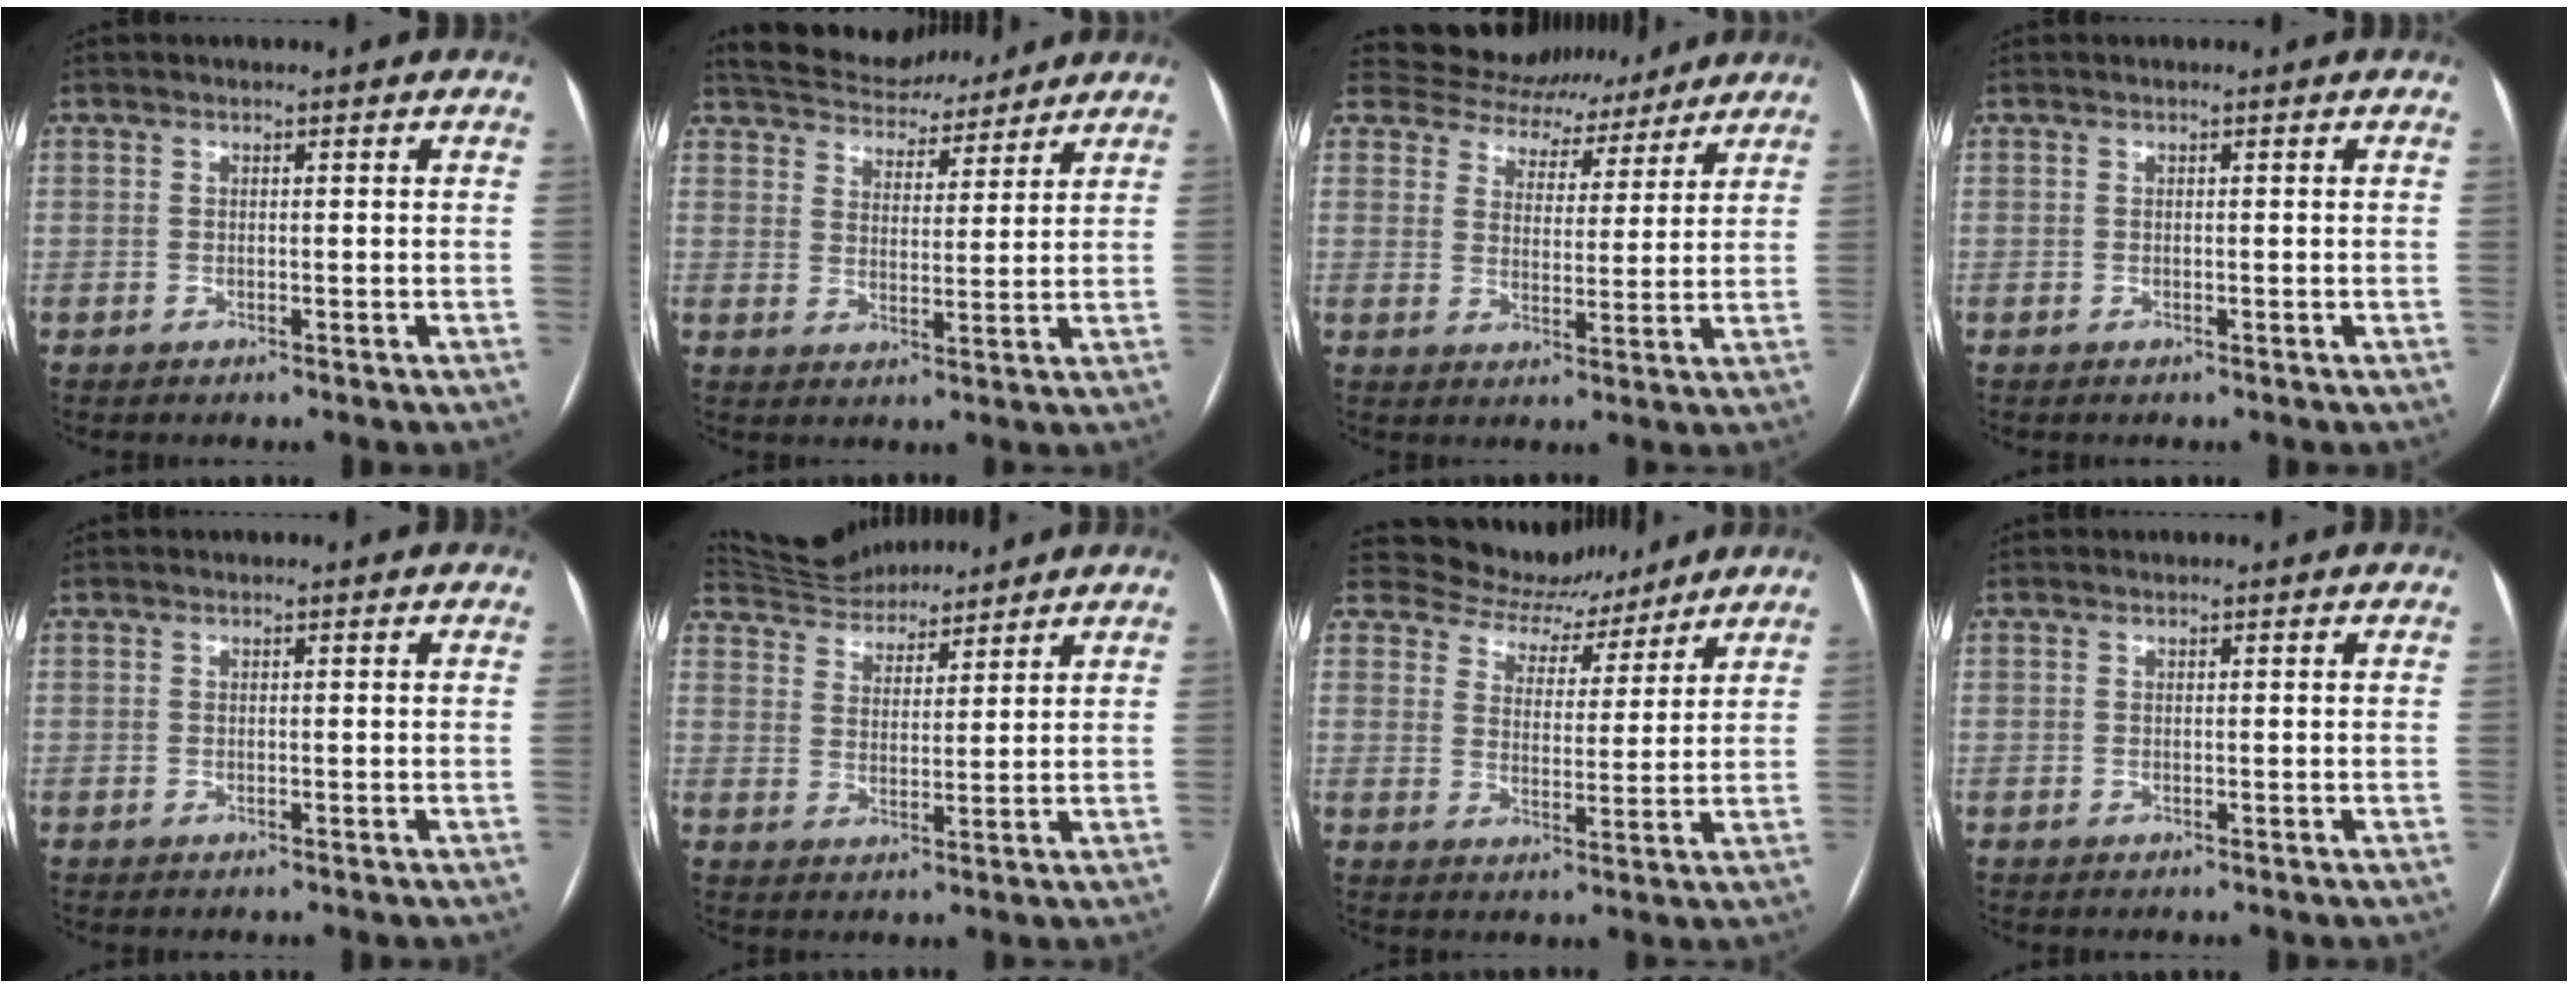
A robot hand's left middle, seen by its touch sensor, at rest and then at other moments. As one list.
[{"total": 11.6, "force": [10.8, 3.3, 2.8], "torque": [-0.041, 0.018, 0.168]}, {"total": 12.0, "force": [10.8, 5.1, 1.2], "torque": [-0.013, 0.017, 0.149]}, {"total": 0.0}, {"total": 0.0}, {"total": 10.3, "force": [9.9, 2.3, 1.5], "torque": [-0.026, 0.020, 0.167]}, {"total": 9.5, "force": [8.8, 3.4, 0.3], "torque": [-0.001, 0.008, 0.135]}, {"total": 0.0}]